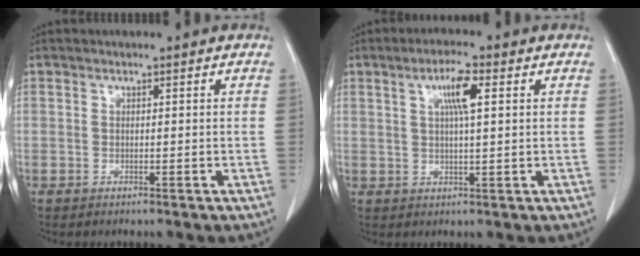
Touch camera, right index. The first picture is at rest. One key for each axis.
{"total": 5.2, "fx": 1.8, "fy": 0.6, "fz": 4.8, "tx": -0.089, "ty": 0.003, "tz": 0.032}